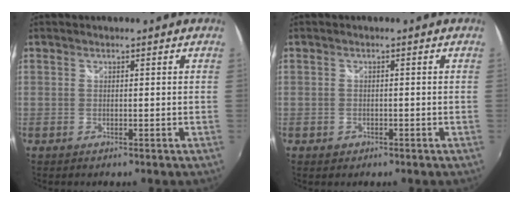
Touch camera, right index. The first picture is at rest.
{"total": 1.7, "force": [-0.9, 1.4, 0.5], "torque": [-0.011, -0.002, -0.012]}